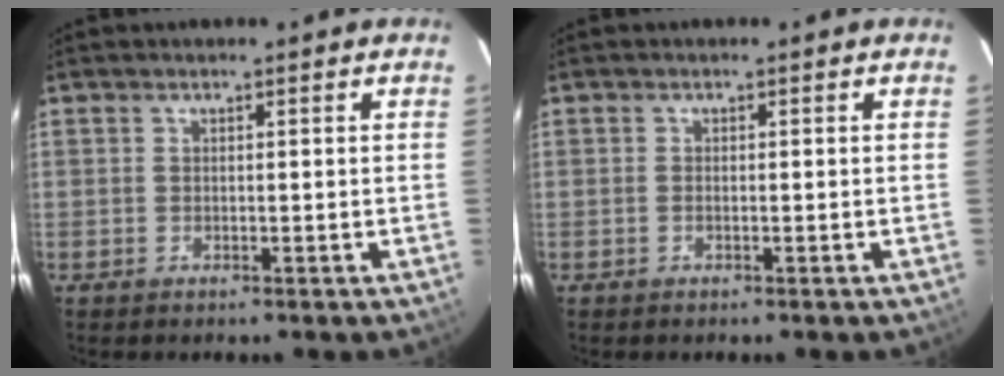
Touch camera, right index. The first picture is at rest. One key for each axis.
{"total": 0.0}